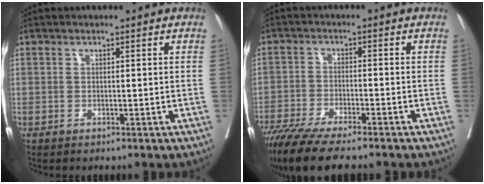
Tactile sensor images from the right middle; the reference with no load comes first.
{"total": 11.4, "force": [-9.3, 1.5, 6.5], "torque": [-0.101, -0.026, -0.153]}